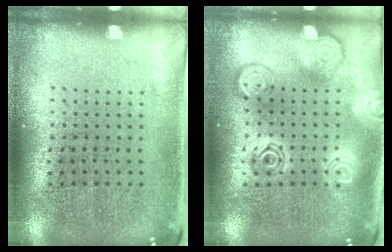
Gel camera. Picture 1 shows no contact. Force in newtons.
{"total": 3.2, "press": 3.1, "slide": 0.5}